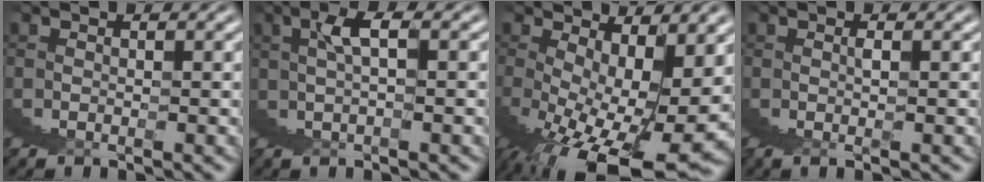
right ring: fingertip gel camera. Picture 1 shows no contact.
{"total": 3.3, "force": [2.2, -0.1, 2.4], "torque": [-0.026, 0.022, 0.034]}
{"total": 5.1, "force": [-0.7, 0.2, 5.0], "torque": [-0.072, -0.022, 0.005]}
{"total": 2.0, "force": [0.8, -1.7, 0.8], "torque": [0.005, 0.018, 0.006]}